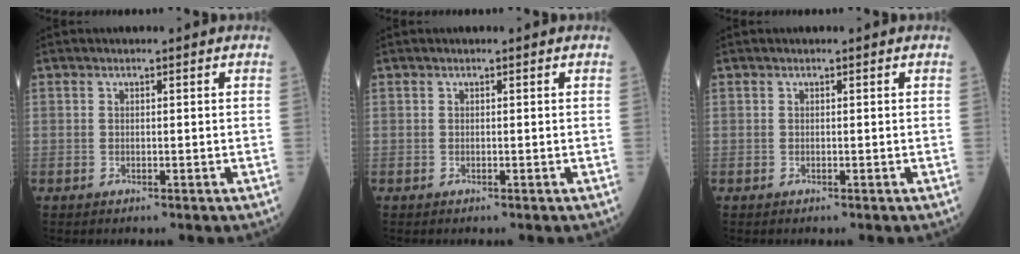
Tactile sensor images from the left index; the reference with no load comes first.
{"total": 0.0}
{"total": 0.0}